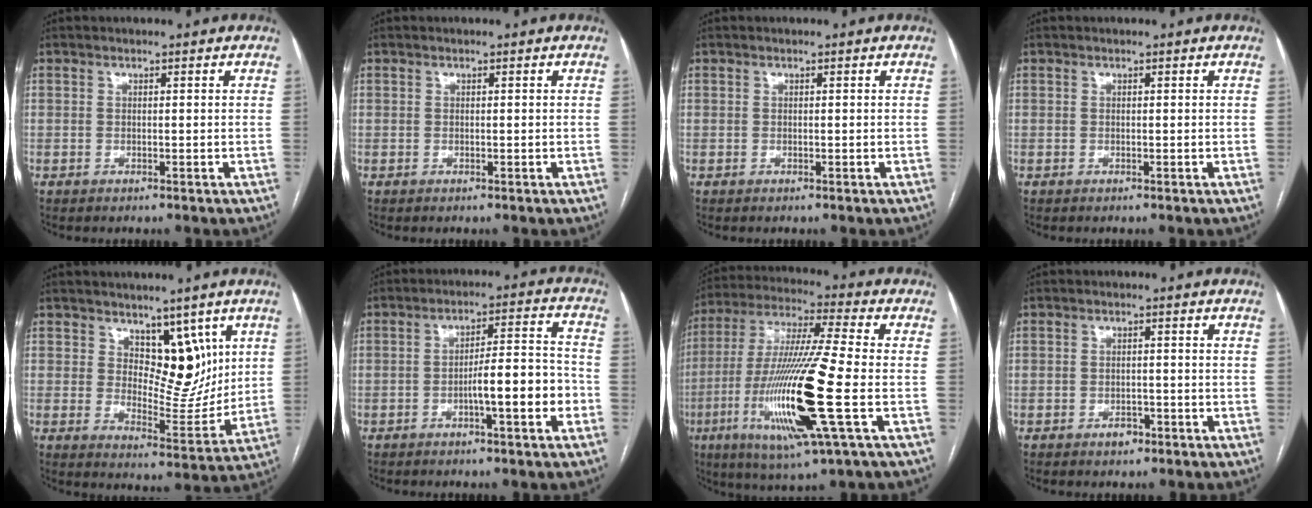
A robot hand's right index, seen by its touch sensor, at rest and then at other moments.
{"total": 0.0}
{"total": 0.0}
{"total": 0.0}
{"total": 8.7, "force": [4.3, 4.7, 5.9], "torque": [-0.073, -0.003, 0.076]}
{"total": 8.7, "force": [-3.1, 1.1, 8.0], "torque": [-0.124, 0.020, -0.045]}
{"total": 19.8, "force": [-5.1, 0.6, 19.1], "torque": [-0.406, -0.025, -0.099]}
{"total": 2.0, "force": [-1.2, 1.2, 0.9], "torque": [-0.008, 0.005, -0.016]}